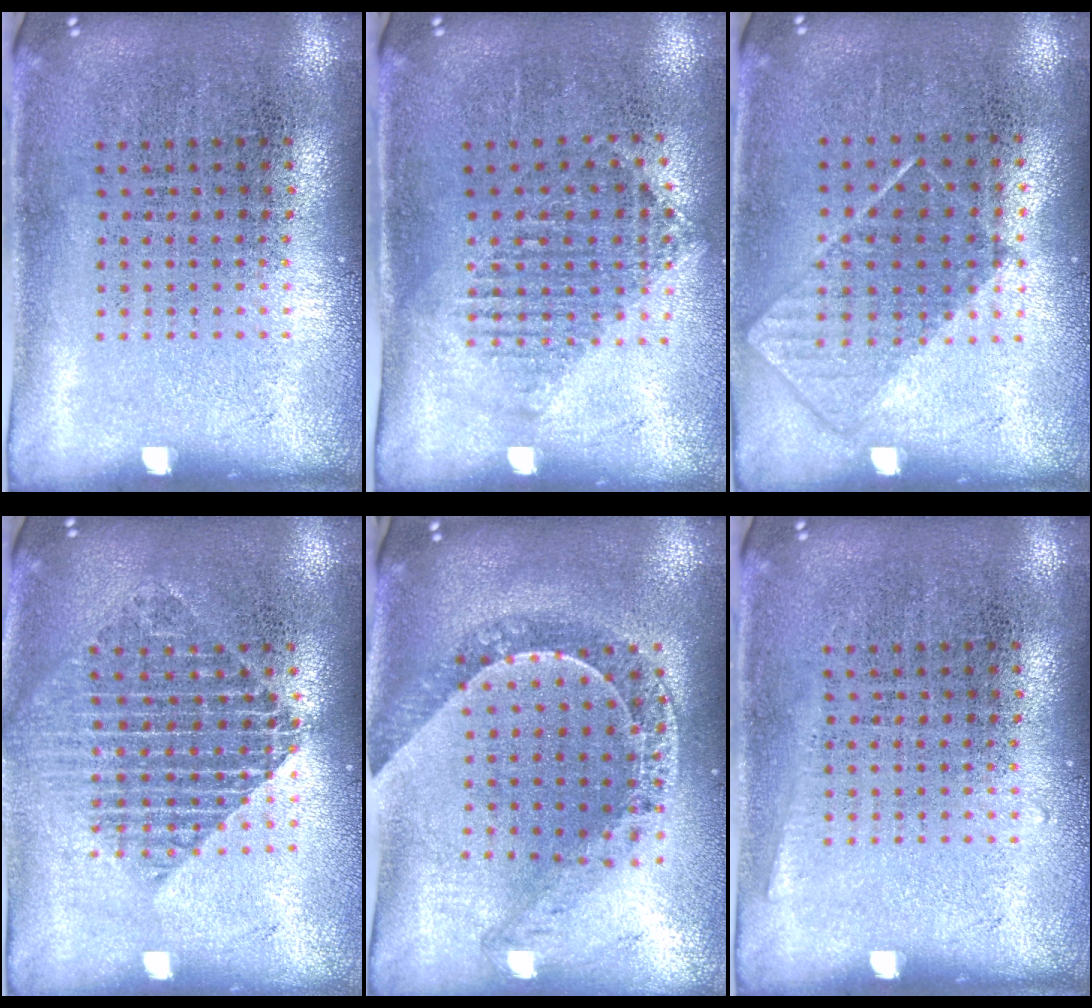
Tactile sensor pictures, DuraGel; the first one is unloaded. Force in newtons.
{"total": 1.0, "press": 0.9, "slide": 0.4}
{"total": 0.8, "press": 0.7, "slide": 0.4}
{"total": 1.8, "press": 1.5, "slide": 0.9}
{"total": 1.2, "press": 1.1, "slide": 0.2}
{"total": 0.5, "press": 0.5, "slide": 0.1}